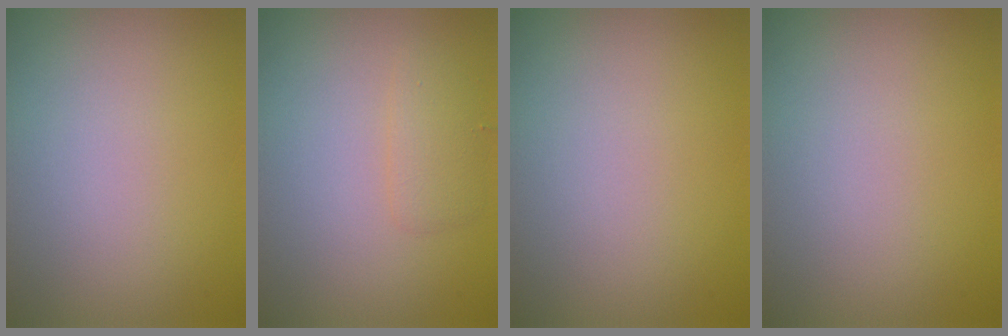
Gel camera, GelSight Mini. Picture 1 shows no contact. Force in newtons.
{"total": 1.6, "press": 1.6, "slide": 0.0}
{"total": 0.0}
{"total": 0.0}